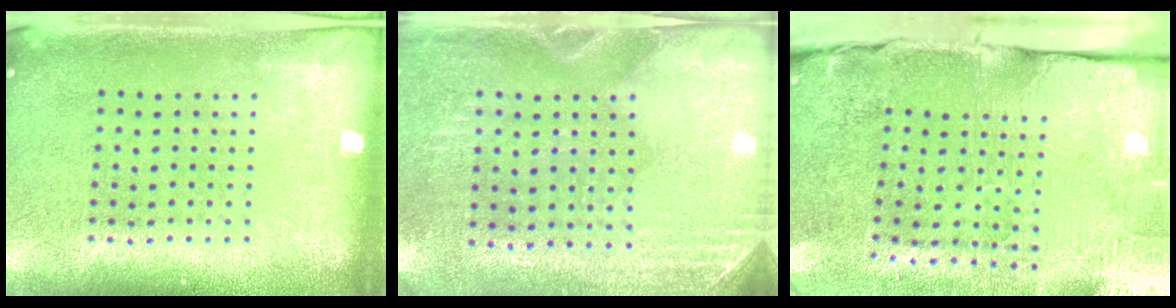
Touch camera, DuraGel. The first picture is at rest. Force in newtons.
{"total": 2.9, "press": 2.5, "slide": 1.3}
{"total": 4.8, "press": 3.9, "slide": 2.7}